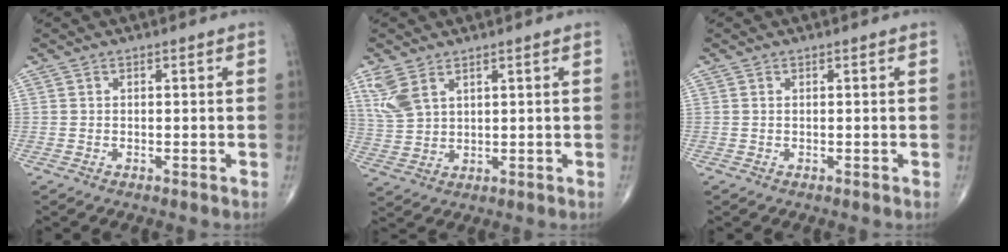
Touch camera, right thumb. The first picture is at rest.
{"total": 6.3, "force": [3.6, 3.3, 3.9], "torque": [-0.087, -0.006, 0.086]}
{"total": 0.0}